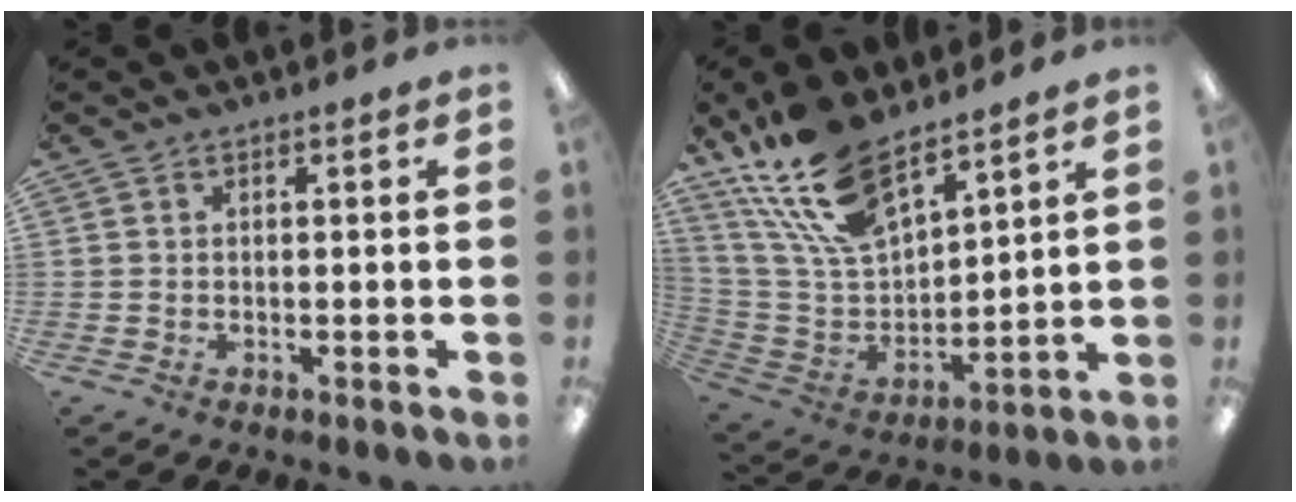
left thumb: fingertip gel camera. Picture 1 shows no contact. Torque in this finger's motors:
{"motor_torque": [2.16, 1.01, 1.41, -1.36, 0.36]}